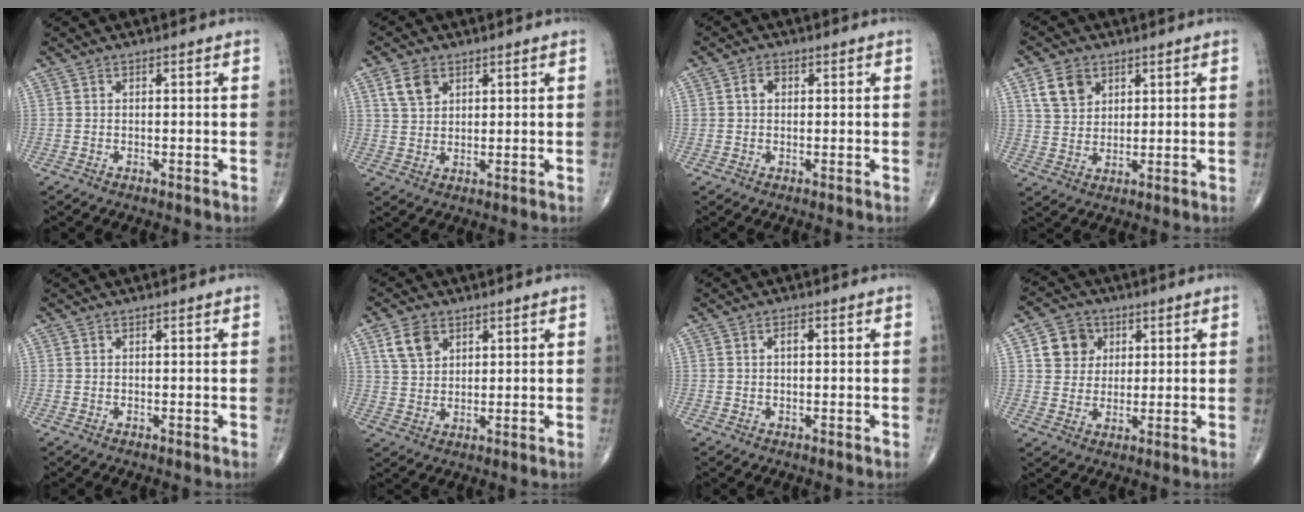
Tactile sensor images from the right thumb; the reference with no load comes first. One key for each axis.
{"total": 4.9, "fx": 2.5, "fy": 3.3, "fz": 2.6, "tx": -0.040, "ty": -0.008, "tz": 0.051}
{"total": 2.2, "fx": 0.5, "fy": 1.7, "fz": 1.3, "tx": -0.018, "ty": 0.008, "tz": 0.008}
{"total": 6.7, "fx": 3.3, "fy": 4.9, "fz": 3.2, "tx": -0.043, "ty": -0.012, "tz": 0.065}
{"total": 0.0}
{"total": 5.8, "fx": 3.0, "fy": 4.0, "fz": 3.0, "tx": -0.045, "ty": -0.011, "tz": 0.061}
{"total": 1.3, "fx": 0.2, "fy": 0.6, "fz": 1.1, "tx": -0.018, "ty": 0.003, "tz": 0.001}
{"total": 7.2, "fx": 2.4, "fy": 6.3, "fz": 2.4, "tx": -0.011, "ty": -0.005, "tz": 0.041}